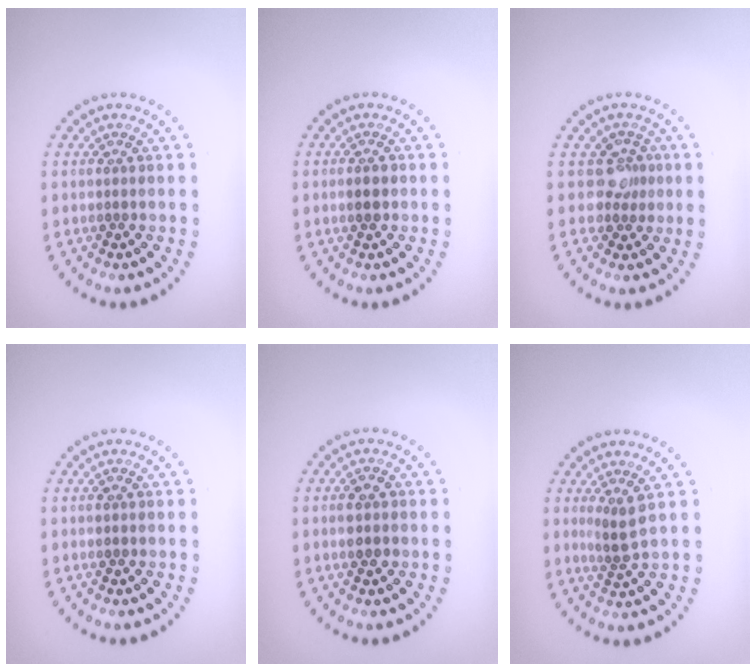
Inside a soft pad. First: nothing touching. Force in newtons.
{"total": 1.2, "press": 1.2, "slide": 0.1}
{"total": 2.1, "press": 1.6, "slide": 1.3}
{"total": 0.9, "press": 0.9, "slide": 0.1}
{"total": 2.0, "press": 2.0, "slide": 0.0}
{"total": 2.0, "press": 1.5, "slide": 1.4}